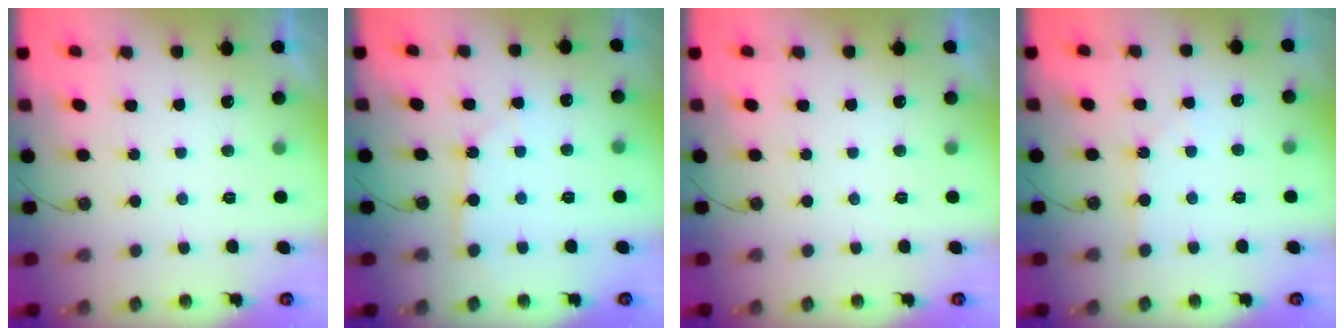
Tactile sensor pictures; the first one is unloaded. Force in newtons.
{"total": 2.2, "press": 2.2, "slide": 0.3}
{"total": 0.0}
{"total": 1.5, "press": 1.5, "slide": 0.2}